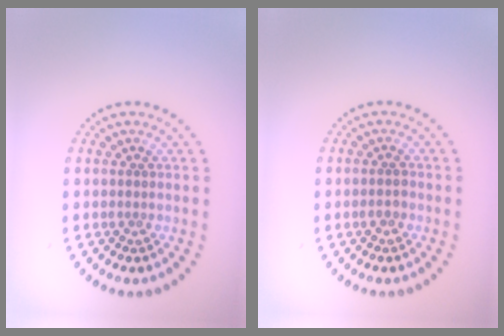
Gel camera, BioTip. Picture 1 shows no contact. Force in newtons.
{"total": 0.9, "press": 0.9, "slide": 0.3}